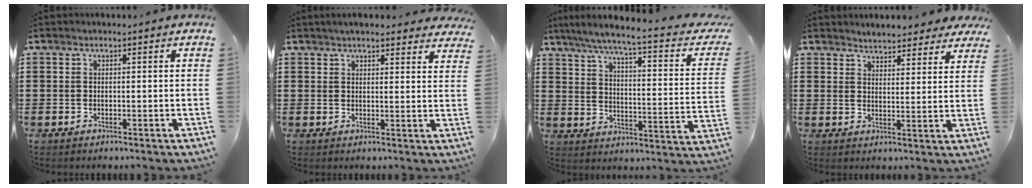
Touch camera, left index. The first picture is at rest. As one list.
[{"total": 3.4, "force": [3.3, 0.3, 0.7], "torque": [-0.023, -0.005, 0.061]}, {"total": 6.5, "force": [4.6, -0.4, 4.5], "torque": [-0.106, -0.040, 0.071]}, {"total": 3.9, "force": [3.9, 0.6, 0.1], "torque": [-0.016, -0.010, 0.073]}]